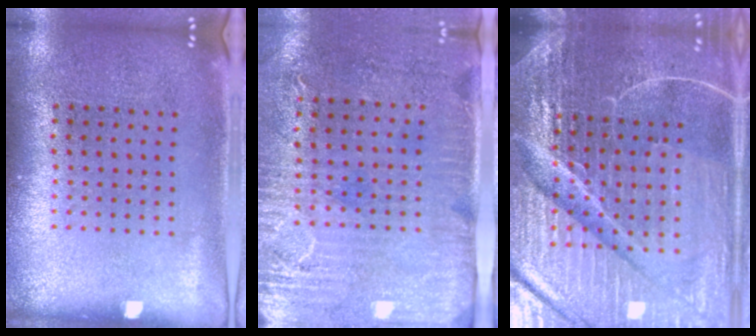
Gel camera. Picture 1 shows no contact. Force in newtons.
{"total": 3.0, "press": 2.5, "slide": 1.7}
{"total": 6.8, "press": 6.0, "slide": 3.2}